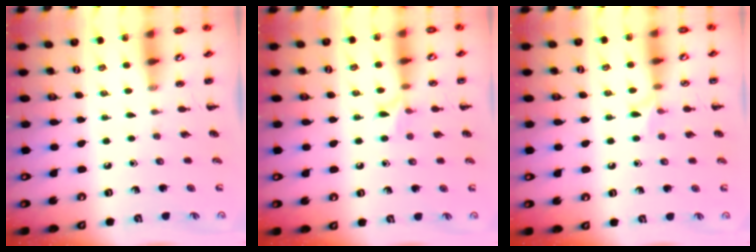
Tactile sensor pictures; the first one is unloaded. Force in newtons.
{"total": 5.8, "press": 5.7, "slide": 1.3}
{"total": 5.8, "press": 5.3, "slide": 2.2}